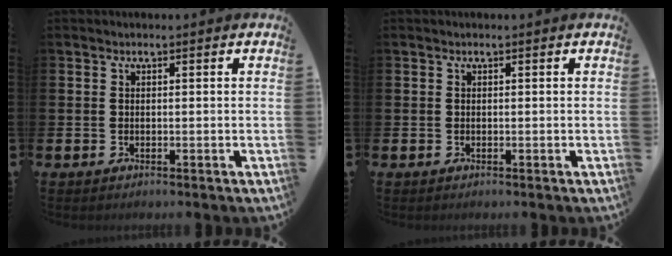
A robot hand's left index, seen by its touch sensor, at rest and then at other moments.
{"total": 0.0}